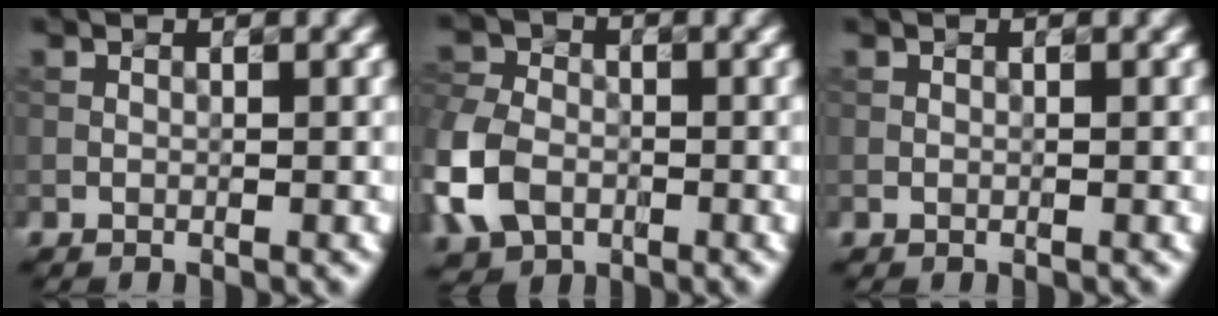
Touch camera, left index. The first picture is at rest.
{"total": 7.9, "force": [-2.7, 5.7, 4.8], "torque": [-0.131, -0.011, -0.068]}
{"total": 0.0}